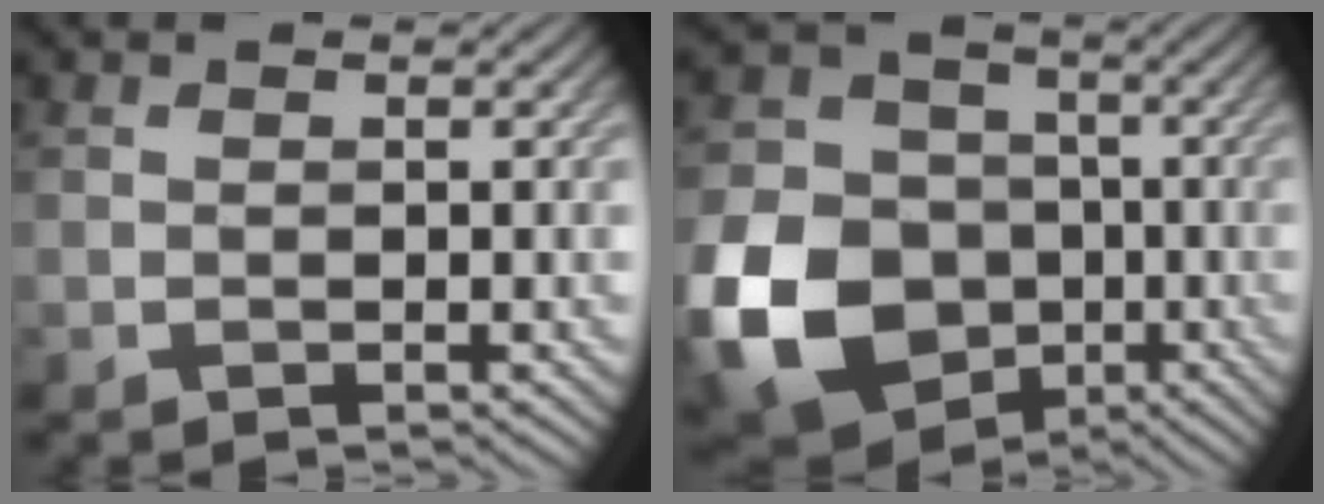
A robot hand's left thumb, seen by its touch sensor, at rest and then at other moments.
{"total": 17.1, "force": [-5.5, 13.8, 8.4], "torque": [-0.241, -0.043, -0.103]}